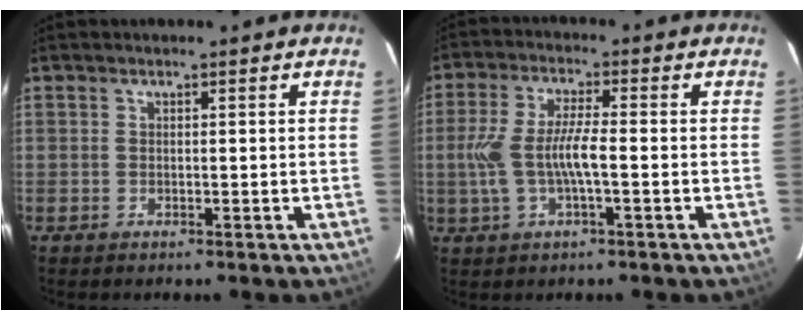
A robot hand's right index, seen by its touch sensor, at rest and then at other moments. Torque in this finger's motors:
{"motor_torque": [0.54, 0.05, 0.46, 0.17]}